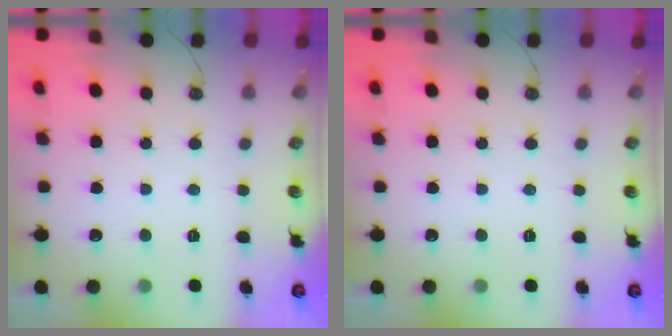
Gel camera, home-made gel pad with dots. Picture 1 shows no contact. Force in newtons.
{"total": 0.0}